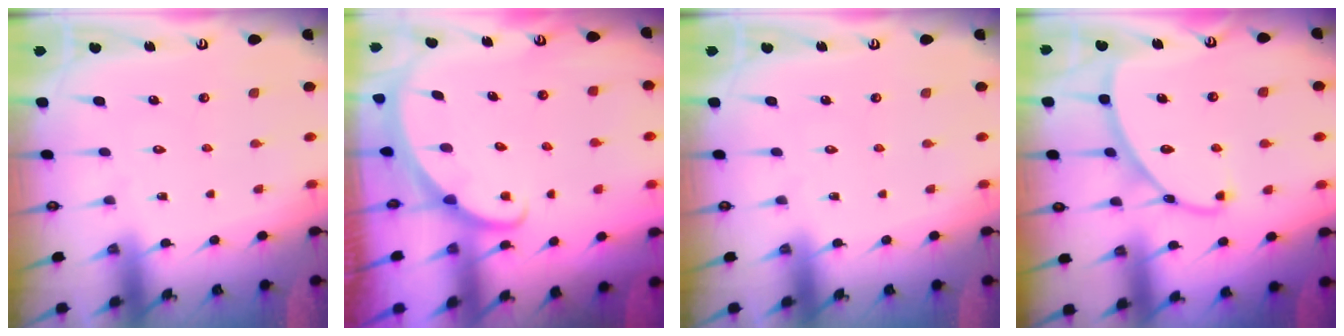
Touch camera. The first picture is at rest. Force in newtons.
{"total": 1.9, "press": 1.9, "slide": 0.0}
{"total": 0.0}
{"total": 8.3, "press": 8.3, "slide": 0.2}